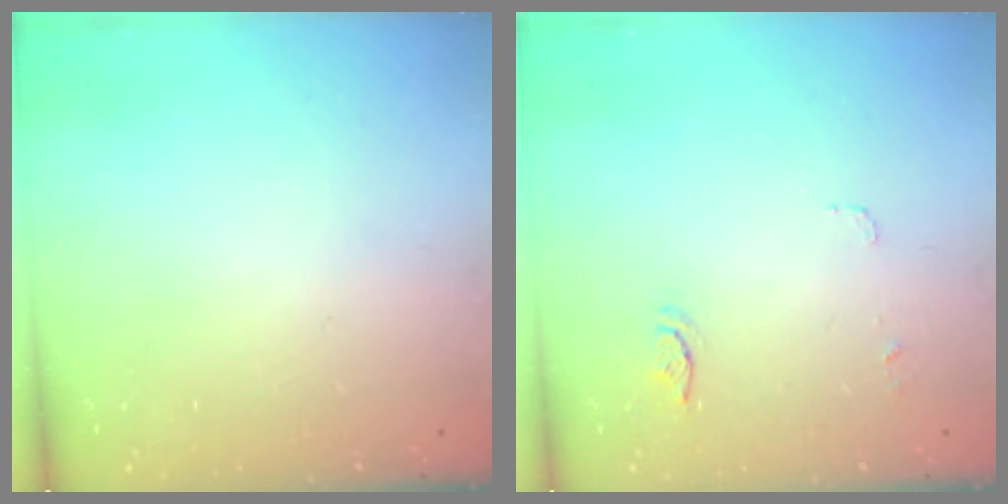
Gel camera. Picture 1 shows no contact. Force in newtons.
{"total": 5.5, "press": 5.4, "slide": 0.4}